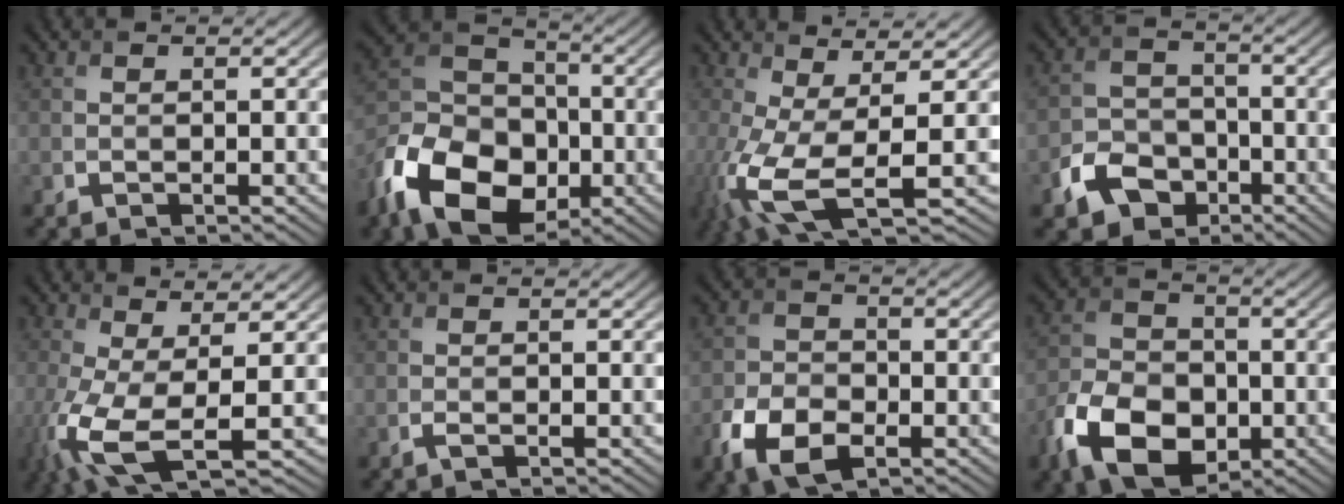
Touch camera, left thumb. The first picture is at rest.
{"total": 15.2, "force": [-6.9, 10.3, 8.9], "torque": [-0.209, -0.030, -0.151]}
{"total": 9.0, "force": [-2.0, 2.9, 8.3], "torque": [-0.191, -0.025, -0.034]}
{"total": 6.8, "force": [-3.6, 4.9, 3.0], "torque": [-0.069, -0.009, -0.078]}
{"total": 8.1, "force": [-1.7, 2.7, 7.4], "torque": [-0.182, -0.025, -0.032]}
{"total": 0.7, "force": [-0.3, 0.1, 0.6], "torque": [-0.014, -0.002, -0.007]}
{"total": 7.5, "force": [-3.7, 4.5, 4.7], "torque": [-0.109, -0.012, -0.075]}
{"total": 11.2, "force": [-4.8, 7.5, 6.9], "torque": [-0.160, -0.016, -0.102]}